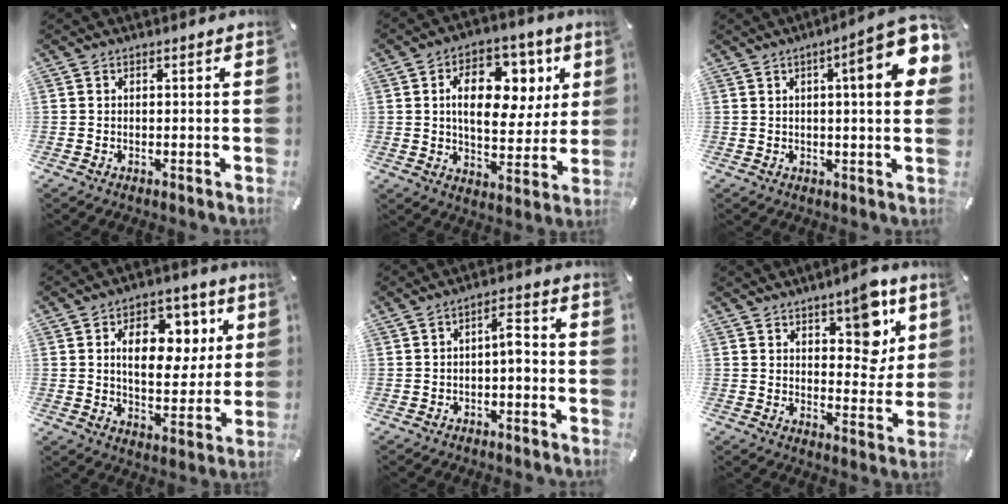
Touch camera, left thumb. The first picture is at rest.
{"total": 15.7, "force": [4.6, 10.2, 11.1], "torque": [-0.161, -0.004, 0.079]}
{"total": 13.7, "force": [4.5, 2.7, 12.6], "torque": [-0.168, -0.024, 0.063]}
{"total": 13.5, "force": [4.3, 9.0, 9.1], "torque": [-0.119, -0.008, 0.070]}
{"total": 5.4, "force": [-1.3, 2.4, 4.7], "torque": [-0.083, 0.021, -0.025]}
{"total": 10.5, "force": [5.8, 5.7, 6.6], "torque": [-0.056, -0.039, 0.093]}